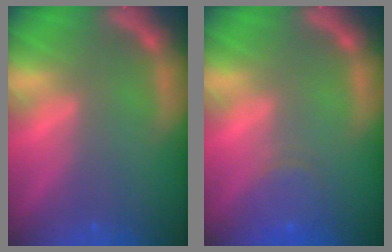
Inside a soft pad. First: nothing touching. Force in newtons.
{"total": 3.0}